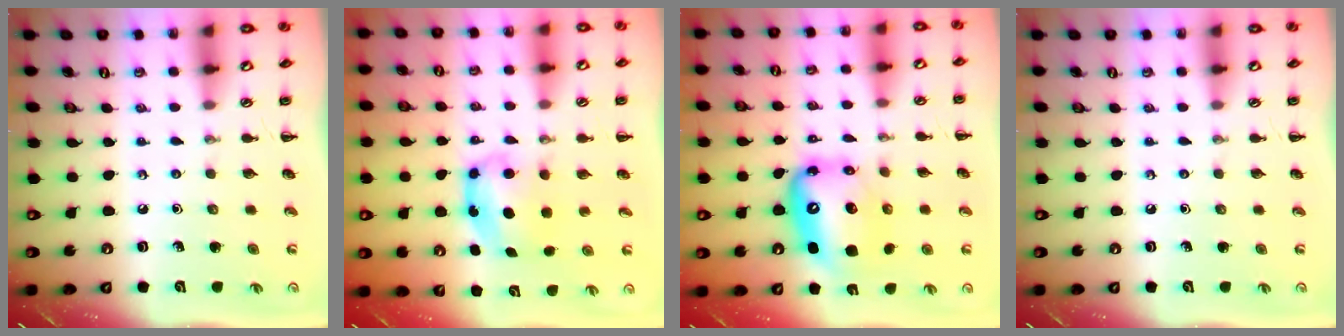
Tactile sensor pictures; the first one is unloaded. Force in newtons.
{"total": 6.1, "press": 6.1, "slide": 0.9}
{"total": 12.9, "press": 12.4, "slide": 3.5}
{"total": 0.0}